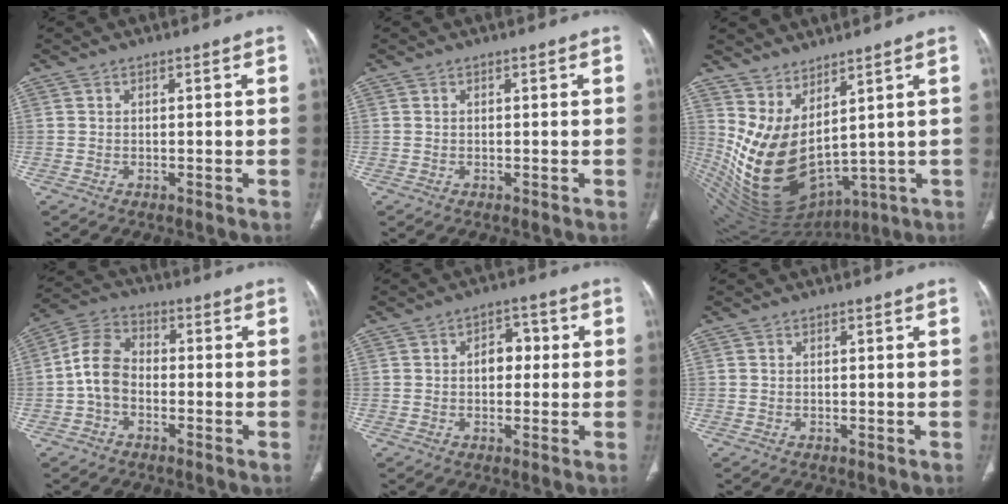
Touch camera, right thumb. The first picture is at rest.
{"total": 0.0}
{"total": 14.6, "force": [4.5, 7.2, 11.8], "torque": [-0.202, -0.053, 0.121]}
{"total": 7.9, "force": [-1.7, 5.6, 5.3], "torque": [-0.089, 0.031, -0.046]}
{"total": 5.0, "force": [0.4, 3.5, 3.6], "torque": [-0.028, 0.015, 0.000]}
{"total": 0.0}